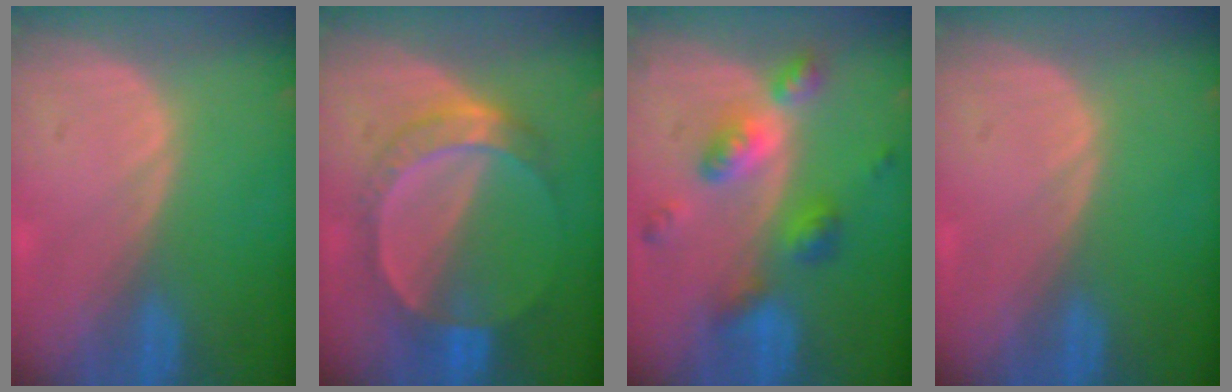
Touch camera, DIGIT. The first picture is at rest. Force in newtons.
{"total": 6.8, "press": 6.5, "slide": 1.7}
{"total": 7.2, "press": 7.2, "slide": 0.4}
{"total": 0.0}